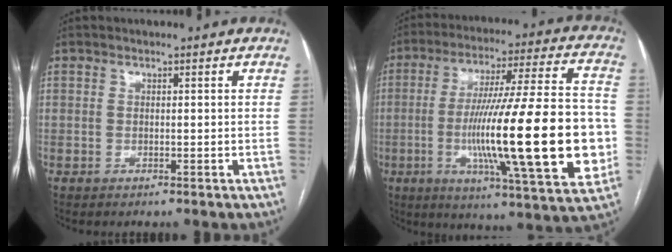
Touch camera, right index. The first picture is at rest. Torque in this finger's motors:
{"motor_torque": [1.65, -0.05, 0.83, 0.17]}